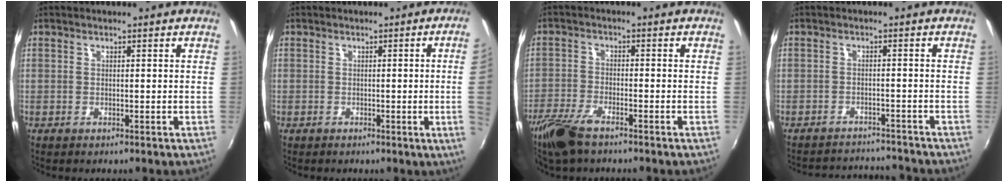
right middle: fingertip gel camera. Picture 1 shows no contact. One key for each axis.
{"total": 6.1, "fx": 0.3, "fy": -2.0, "fz": 5.8, "tx": -0.079, "ty": -0.008, "tz": 0.006}
{"total": 7.8, "fx": -5.8, "fy": 2.4, "fz": 4.8, "tx": -0.123, "ty": -0.017, "tz": -0.118}
{"total": 9.6, "fx": -9.1, "fy": 2.0, "fz": 2.0, "tx": -0.054, "ty": 0.014, "tz": -0.126}